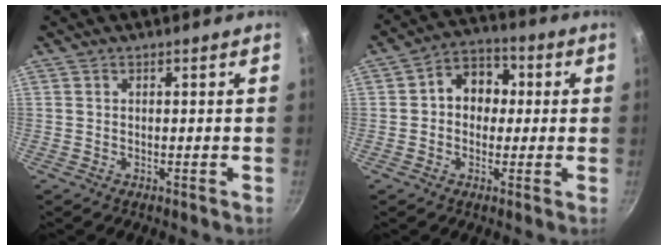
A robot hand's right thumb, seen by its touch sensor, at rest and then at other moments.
{"total": 8.6, "force": [0.7, 7.0, 5.0], "torque": [-0.028, 0.020, -0.004]}